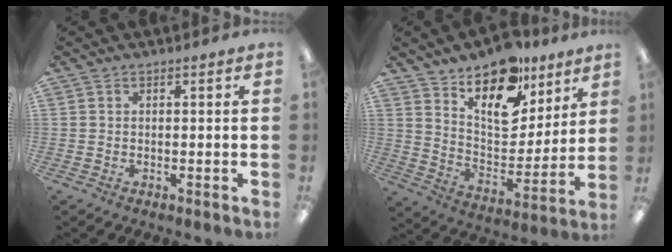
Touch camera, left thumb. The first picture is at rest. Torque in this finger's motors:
{"motor_torque": [0.38, 0.50, 0.00, -0.22, 0.13]}